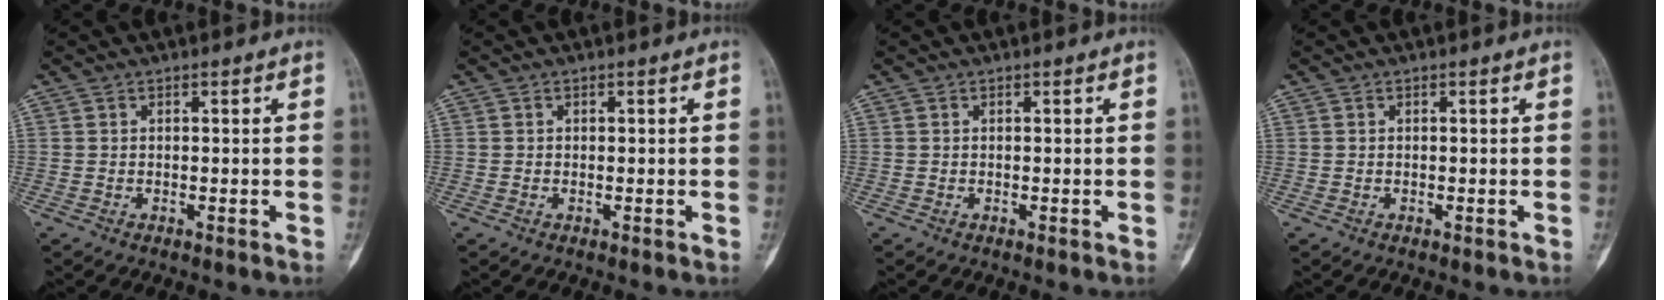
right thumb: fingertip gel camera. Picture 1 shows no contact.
{"total": 0.0}
{"total": 0.0}
{"total": 0.0}